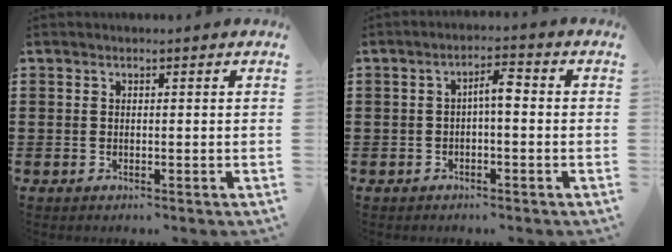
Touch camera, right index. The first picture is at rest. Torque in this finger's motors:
{"motor_torque": [0.67, -0.31, 0.13, 0.06]}